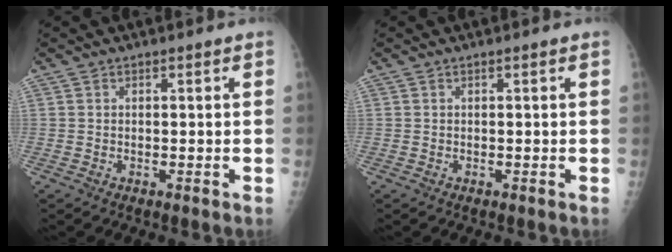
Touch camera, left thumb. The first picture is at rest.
{"total": 0.0}